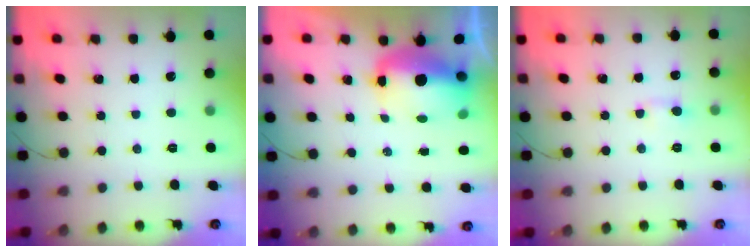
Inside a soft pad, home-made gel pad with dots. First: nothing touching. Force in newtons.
{"total": 9.7, "press": 9.6, "slide": 1.9}
{"total": 2.3, "press": 2.0, "slide": 1.3}